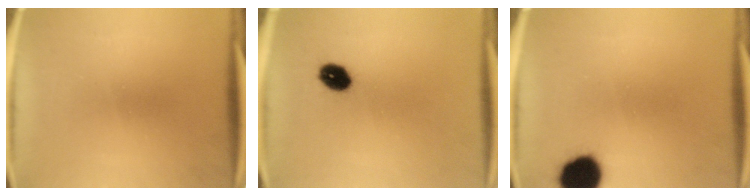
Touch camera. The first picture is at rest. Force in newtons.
{"total": 5.3}
{"total": 10.9}